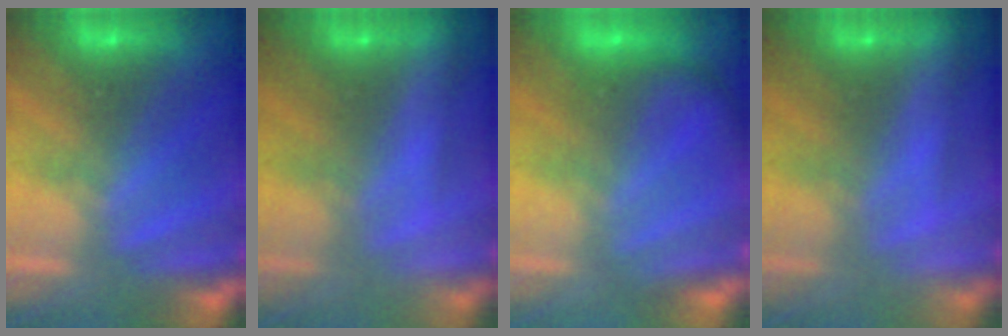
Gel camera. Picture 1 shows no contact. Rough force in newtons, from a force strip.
{"total": 2.3}
{"total": 2.2}
{"total": 2.3}